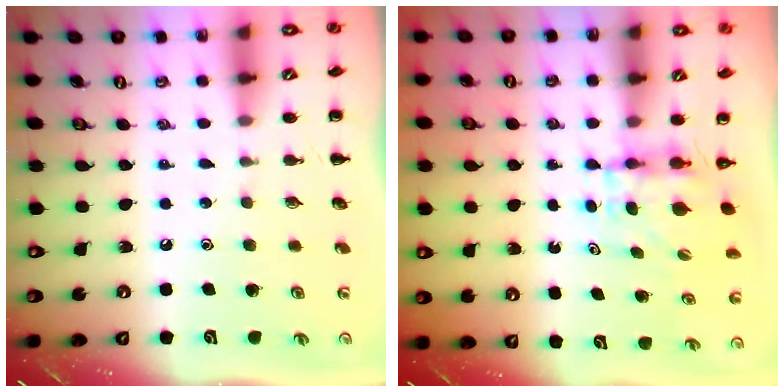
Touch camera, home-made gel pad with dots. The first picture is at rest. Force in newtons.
{"total": 4.2, "press": 4.2, "slide": 0.1}